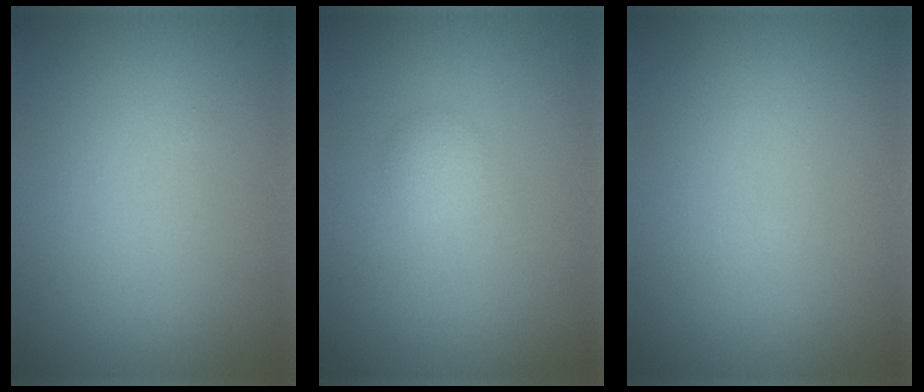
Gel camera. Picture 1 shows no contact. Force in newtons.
{"total": 1.2, "press": 1.2, "slide": 0.1}
{"total": 0.0}